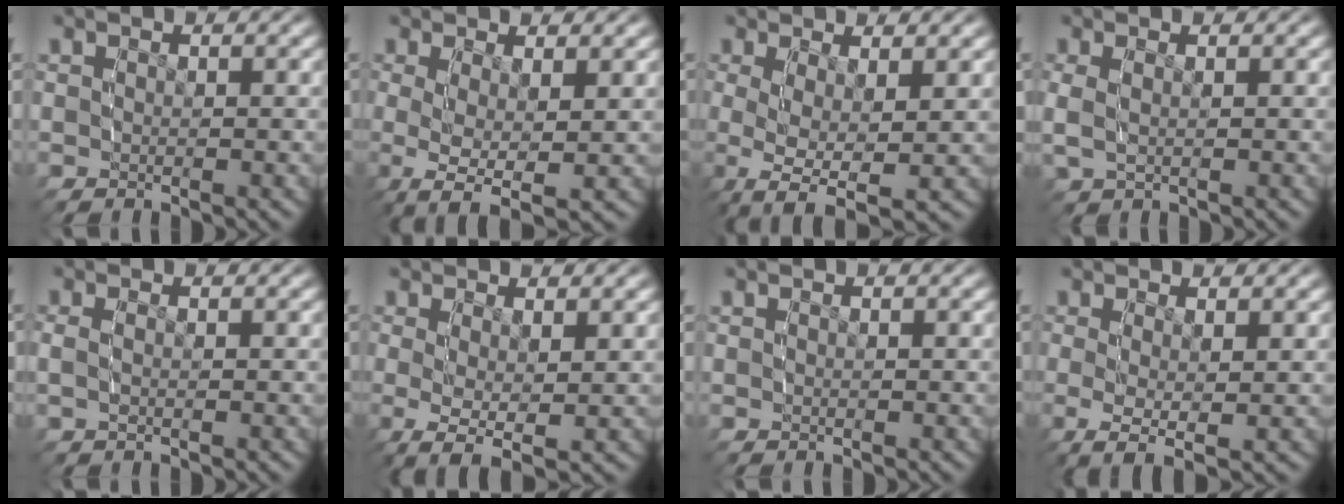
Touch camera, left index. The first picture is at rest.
{"total": 5.6, "force": [-1.7, 2.7, 4.6], "torque": [-0.110, -0.034, -0.010]}
{"total": 6.4, "force": [-2.1, 3.4, 5.0], "torque": [-0.122, -0.042, -0.016]}
{"total": 2.4, "force": [0.2, 1.8, 1.6], "torque": [-0.053, -0.006, 0.010]}
{"total": 1.5, "force": [-0.1, 0.9, 1.1], "torque": [-0.036, -0.002, -0.002]}
{"total": 4.2, "force": [-1.0, 1.9, 3.7], "torque": [-0.080, -0.026, -0.003]}
{"total": 0.0}
{"total": 3.3, "force": [-0.6, 1.3, 3.0], "torque": [-0.067, -0.021, 0.000]}